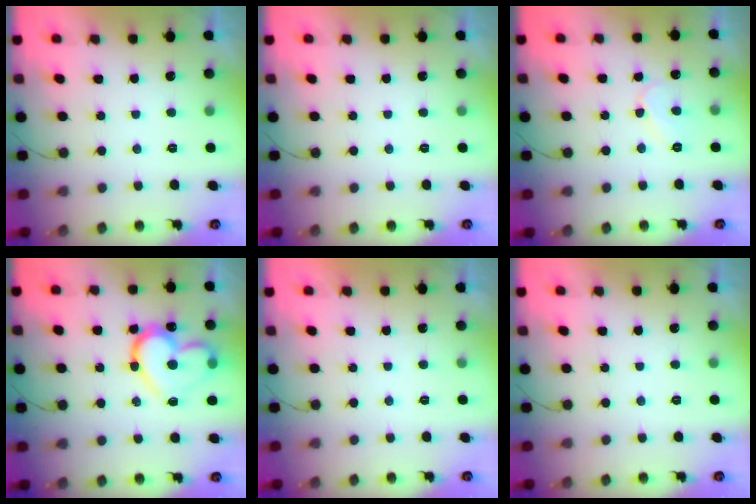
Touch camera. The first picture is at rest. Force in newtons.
{"total": 0.0}
{"total": 5.9, "press": 5.9, "slide": 0.7}
{"total": 17.9, "press": 17.9, "slide": 1.4}
{"total": 1.6, "press": 1.6, "slide": 0.0}
{"total": 0.0}